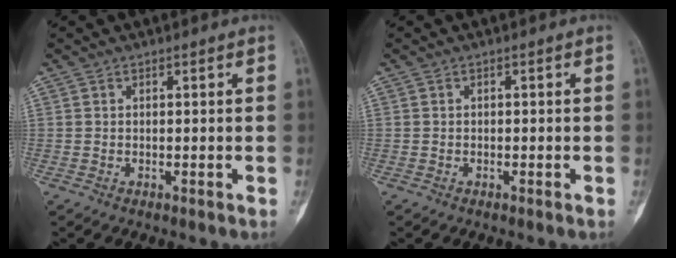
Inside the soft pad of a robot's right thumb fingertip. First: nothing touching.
{"total": 0.0}